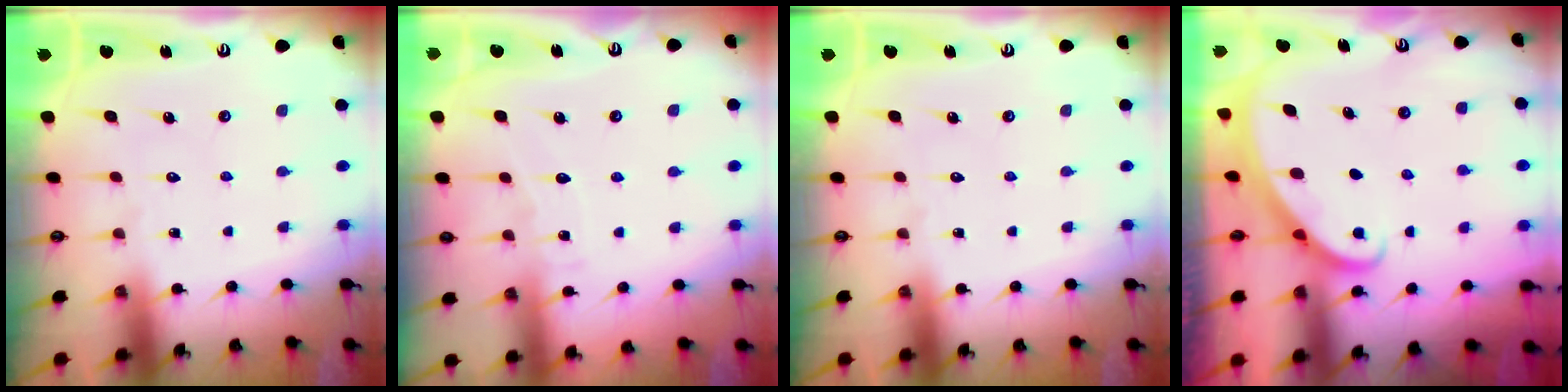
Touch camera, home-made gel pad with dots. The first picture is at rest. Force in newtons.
{"total": 4.8, "press": 4.7, "slide": 0.5}
{"total": 0.0}
{"total": 1.8, "press": 1.8, "slide": 0.1}